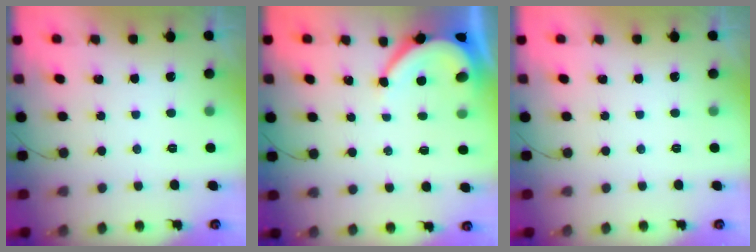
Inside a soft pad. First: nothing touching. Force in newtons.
{"total": 6.0, "press": 6.0, "slide": 0.5}
{"total": 0.0}